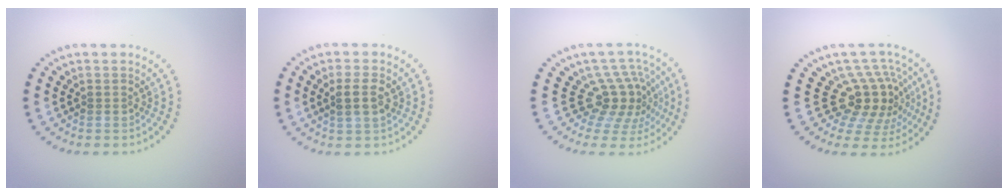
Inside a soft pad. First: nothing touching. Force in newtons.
{"total": 2.5, "press": 2.4, "slide": 0.4}
{"total": 4.4, "press": 2.9, "slide": 3.2}
{"total": 4.9, "press": 3.6, "slide": 3.3}